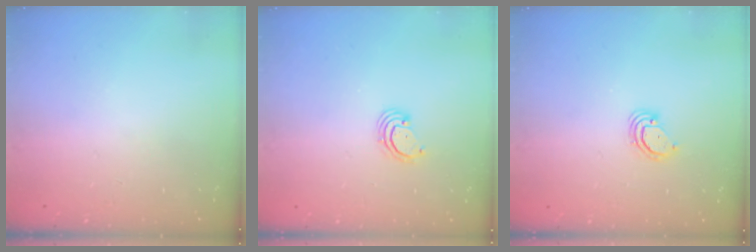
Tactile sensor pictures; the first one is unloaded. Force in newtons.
{"total": 2.7, "press": 2.7, "slide": 0.3}
{"total": 2.9, "press": 2.9, "slide": 0.2}